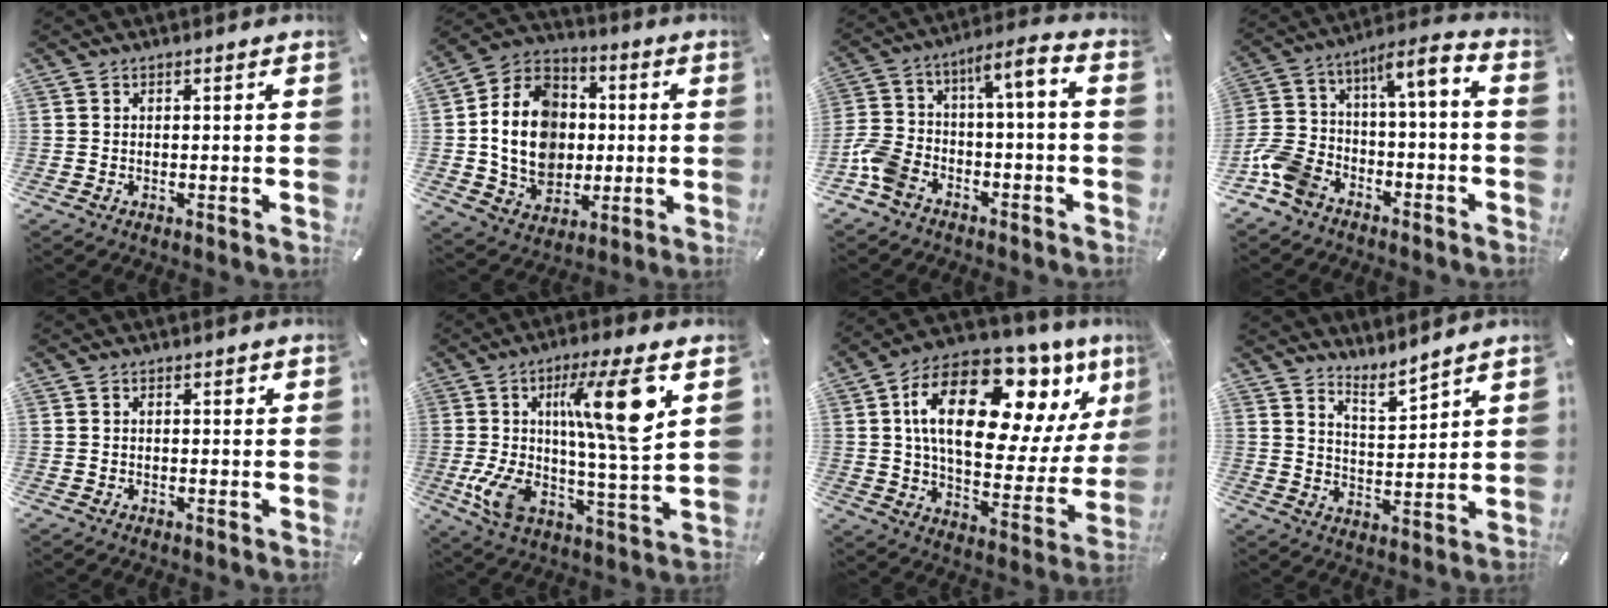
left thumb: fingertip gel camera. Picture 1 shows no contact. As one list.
[{"total": 15.9, "force": [-1.2, 13.4, 8.4], "torque": [-0.193, 0.014, -0.016]}, {"total": 9.2, "force": [-4.3, 4.5, 6.8], "torque": [-0.134, 0.017, -0.086]}, {"total": 9.9, "force": [-5.4, 4.8, 6.7], "torque": [-0.124, 0.023, -0.107]}, {"total": 0.9, "force": [0.3, 0.7, 0.5], "torque": [-0.006, 0.002, 0.002]}, {"total": 20.5, "force": [5.8, 5.3, 18.9], "torque": [-0.336, -0.016, 0.078]}, {"total": 24.9, "force": [11.9, 12.4, 18.0], "torque": [-0.290, -0.065, 0.196]}, {"total": 5.4, "force": [5.4, 0.9, 0.3], "torque": [-0.005, -0.049, 0.096]}]